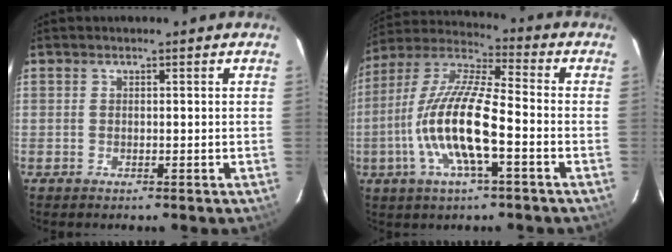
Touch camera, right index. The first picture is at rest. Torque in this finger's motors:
{"motor_torque": [1.79, -0.35, 1.05, 0.21]}